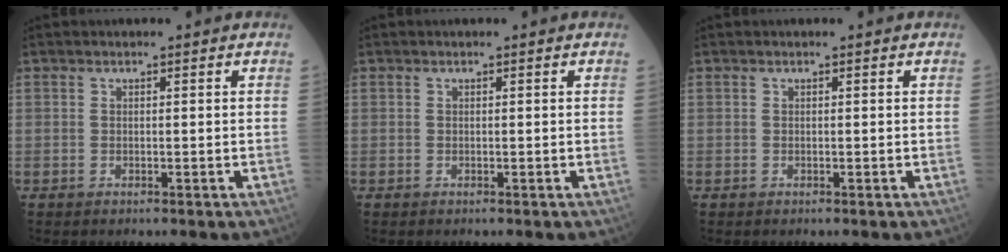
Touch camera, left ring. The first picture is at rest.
{"total": 0.0}
{"total": 0.0}